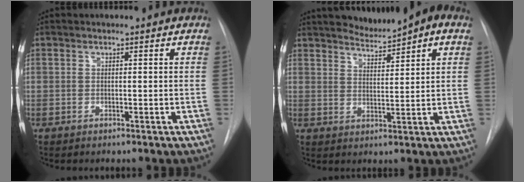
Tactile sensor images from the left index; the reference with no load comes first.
{"total": 7.3, "force": [6.0, 0.9, 4.0], "torque": [-0.061, 0.012, 0.091]}